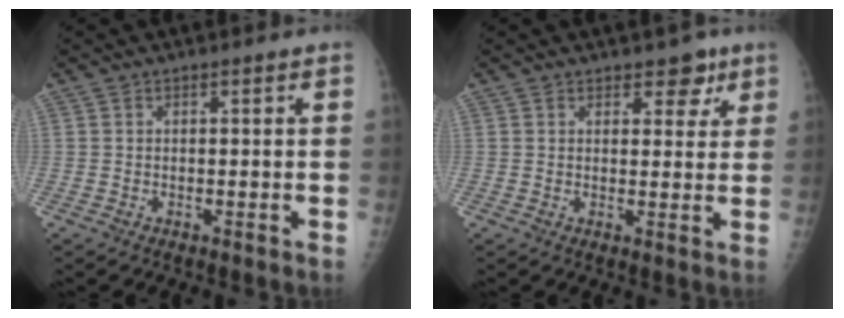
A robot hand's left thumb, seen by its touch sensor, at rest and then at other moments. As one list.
[{"total": 4.4, "force": [2.8, 2.7, 2.2], "torque": [0.003, -0.013, 0.034]}]